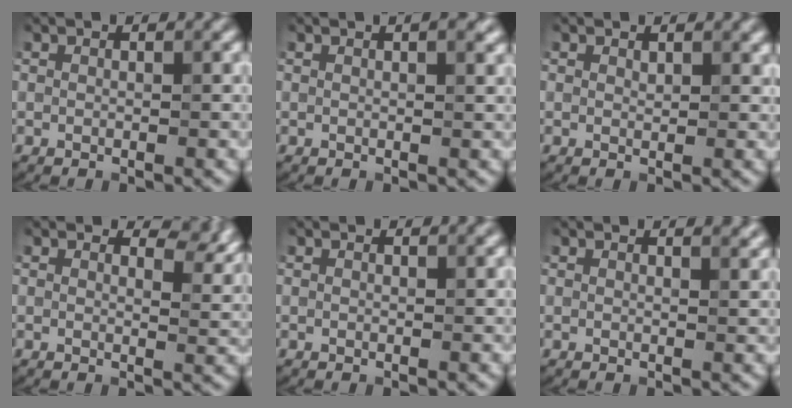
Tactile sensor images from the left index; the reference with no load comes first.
{"total": 2.5, "force": [1.4, 0.8, 1.9], "torque": [-0.014, 0.001, 0.010]}
{"total": 0.7, "force": [0.5, 0.4, 0.3], "torque": [-0.004, -0.004, 0.010]}
{"total": 3.9, "force": [2.4, 1.7, 2.5], "torque": [-0.030, -0.002, 0.031]}
{"total": 0.7, "force": [0.7, 0.1, 0.3], "torque": [-0.003, -0.003, 0.004]}
{"total": 2.2, "force": [1.8, 0.7, 1.0], "torque": [-0.002, 0.002, 0.008]}